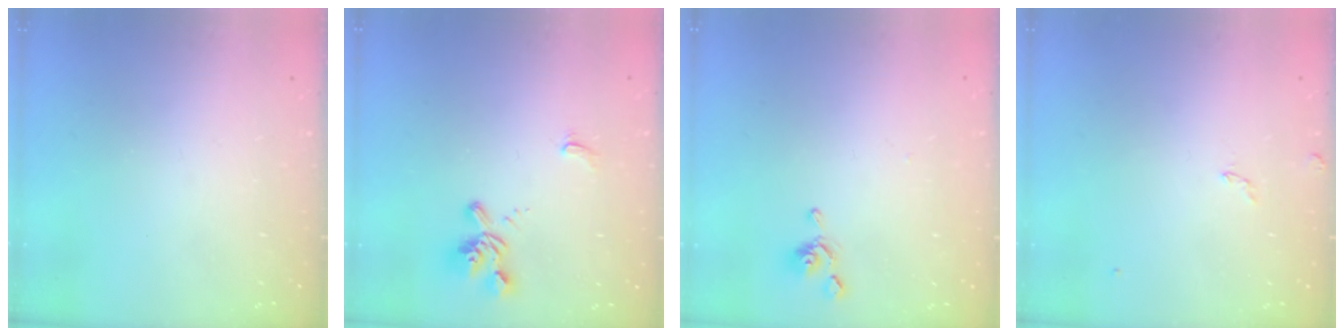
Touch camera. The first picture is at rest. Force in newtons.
{"total": 1.6, "press": 1.1, "slide": 1.2}
{"total": 0.6, "press": 0.0, "slide": 0.6}
{"total": 3.0, "press": 2.9, "slide": 0.4}